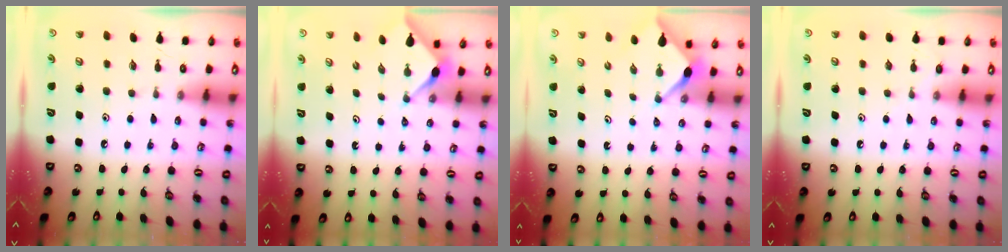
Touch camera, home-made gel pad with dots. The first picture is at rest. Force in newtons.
{"total": 3.0, "press": 2.9, "slide": 0.5}
{"total": 2.6, "press": 2.6, "slide": 0.3}
{"total": 2.8, "press": 2.8, "slide": 0.3}